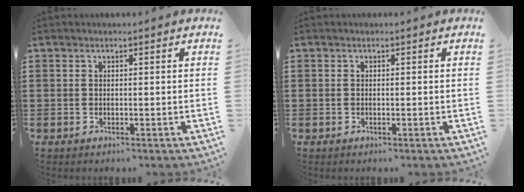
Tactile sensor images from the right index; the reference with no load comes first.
{"total": 0.0}